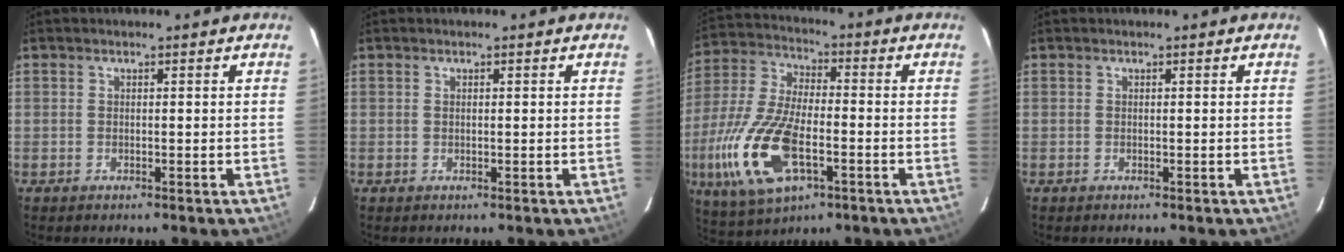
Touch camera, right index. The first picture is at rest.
{"total": 0.0}
{"total": 19.4, "force": [-6.3, 8.9, 16.1], "torque": [-0.364, -0.024, -0.112]}
{"total": 0.0}